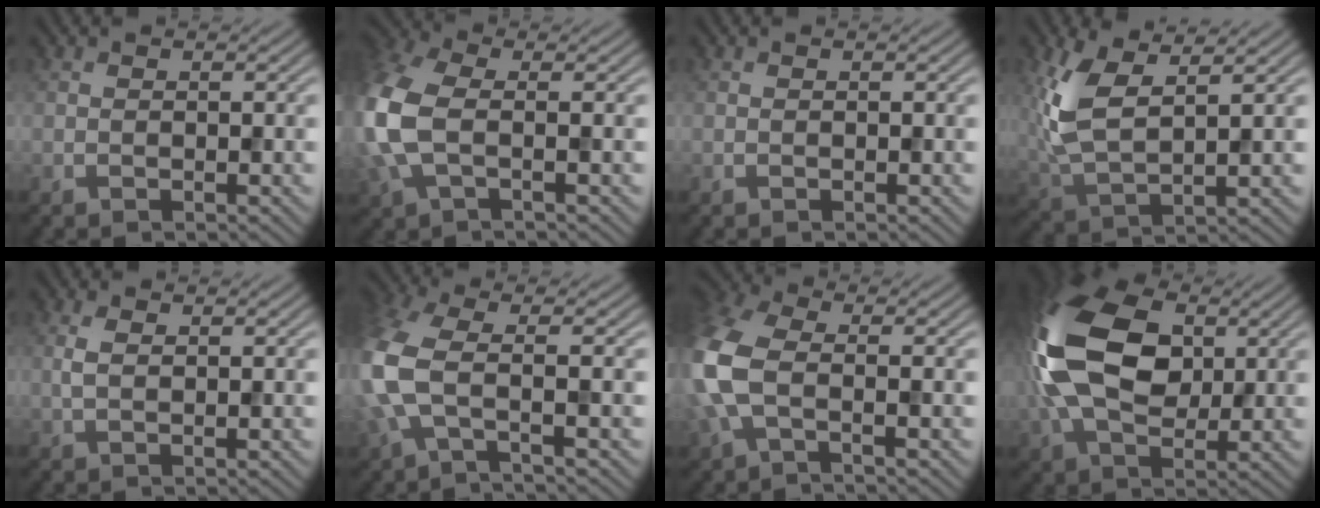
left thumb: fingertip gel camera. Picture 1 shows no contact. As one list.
[{"total": 10.1, "force": [0.0, 6.0, 8.1], "torque": [-0.255, 0.001, -0.004]}, {"total": 0.0}, {"total": 8.6, "force": [3.1, 3.8, 7.0], "torque": [-0.177, -0.001, 0.058]}, {"total": 1.8, "force": [0.6, 0.7, 1.5], "torque": [-0.039, 0.002, 0.011]}, {"total": 8.0, "force": [-0.9, 3.3, 7.3], "torque": [-0.195, -0.009, -0.032]}, {"total": 9.9, "force": [-0.7, 5.6, 8.1], "torque": [-0.249, -0.001, -0.024]}, {"total": 16.4, "force": [2.5, 10.3, 12.6], "torque": [-0.302, 0.012, 0.040]}]